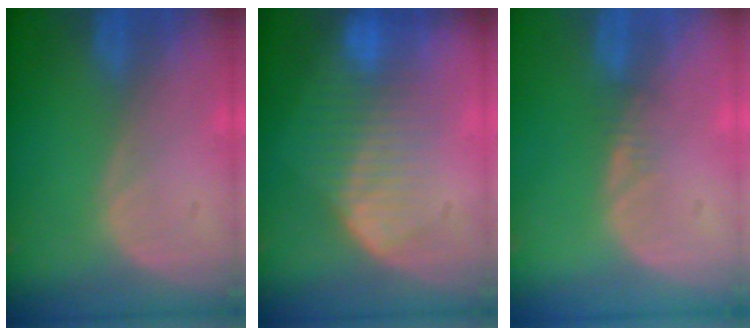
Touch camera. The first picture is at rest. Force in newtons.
{"total": 8.0, "press": 7.5, "slide": 2.7}
{"total": 1.3, "press": 1.2, "slide": 0.2}